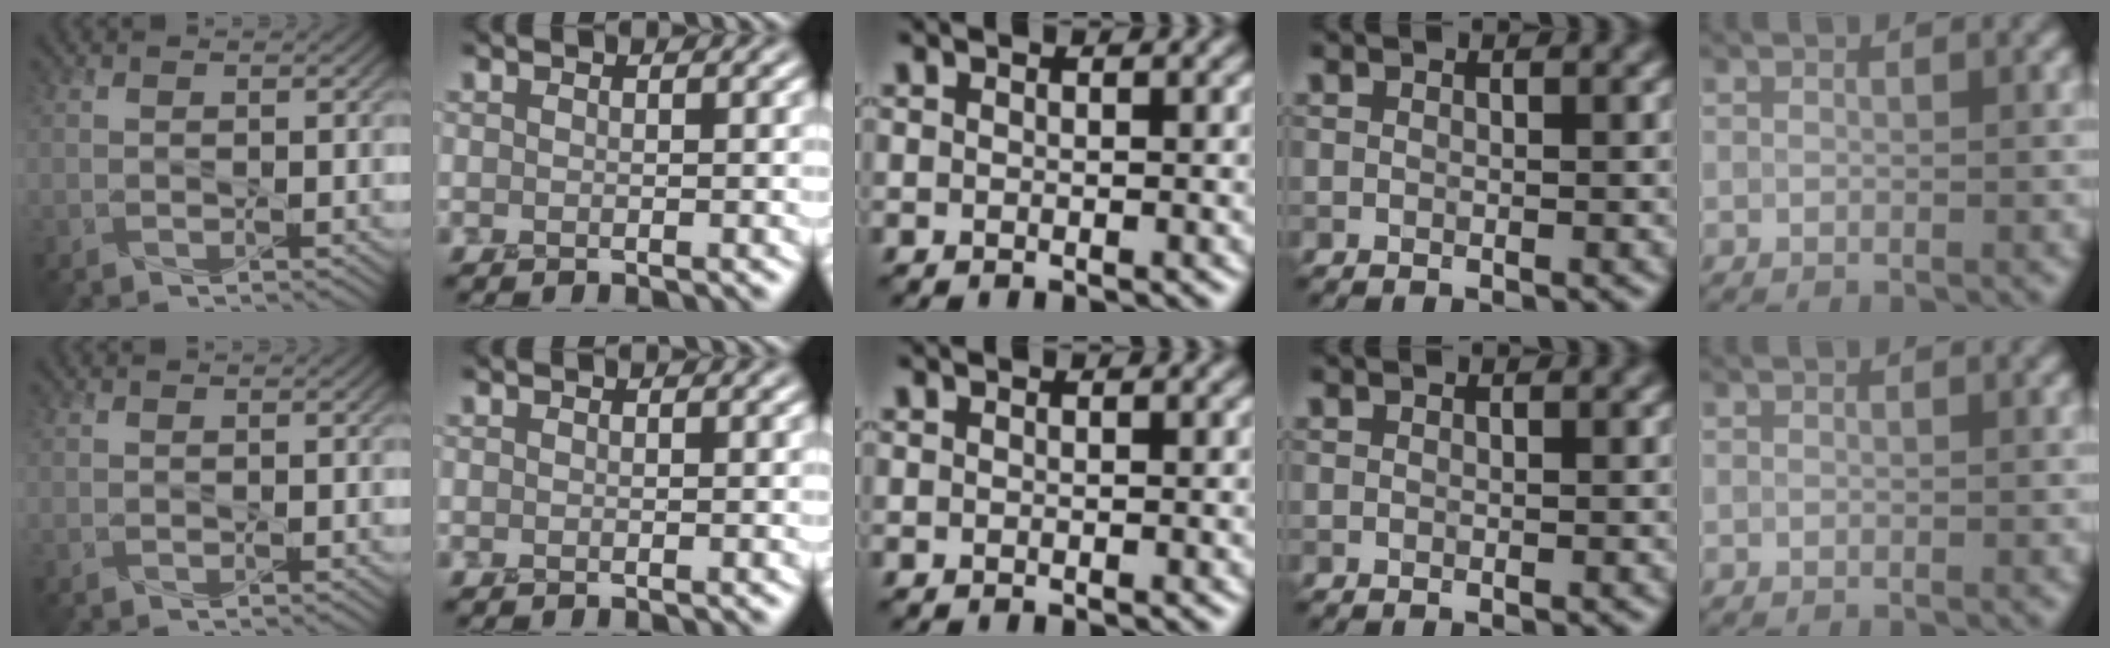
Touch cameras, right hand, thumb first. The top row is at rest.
{}